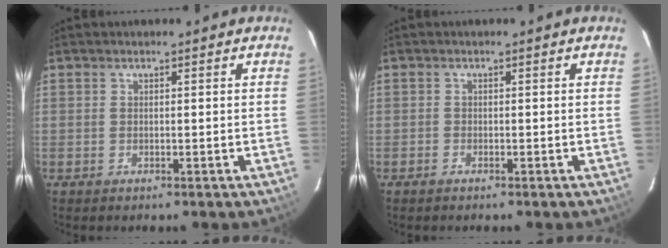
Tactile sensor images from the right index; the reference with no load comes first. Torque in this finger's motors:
{"motor_torque": [0.00, 0.00, -0.04, 0.01]}